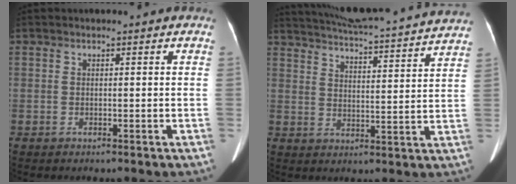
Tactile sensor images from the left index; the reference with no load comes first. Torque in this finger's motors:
{"motor_torque": [0.52, -1.37, 0.01, 0.09]}